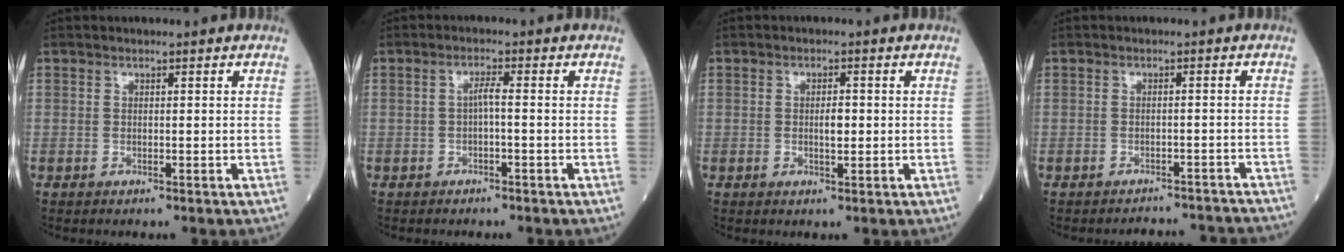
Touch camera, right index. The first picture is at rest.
{"total": 1.7, "force": [-0.4, 0.1, 1.6], "torque": [-0.029, 0.005, -0.008]}
{"total": 2.1, "force": [-0.2, 0.7, 2.0], "torque": [-0.037, 0.001, 0.000]}
{"total": 7.4, "force": [-7.4, 0.9, 0.5], "torque": [0.002, 0.008, -0.077]}